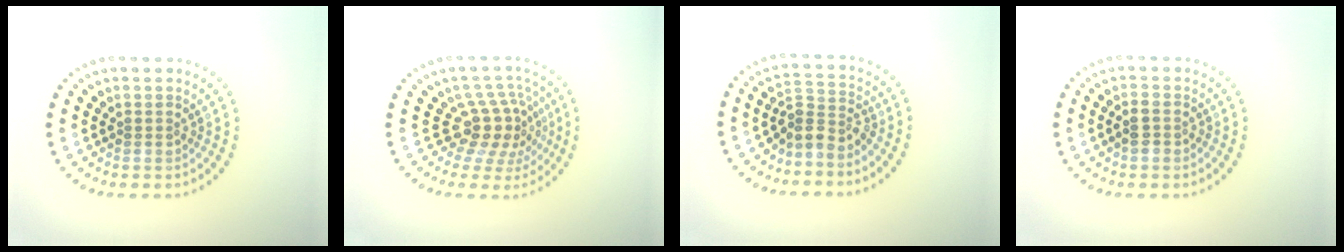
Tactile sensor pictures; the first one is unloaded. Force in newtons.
{"total": 4.3, "press": 3.0, "slide": 3.0}
{"total": 2.8, "press": 2.1, "slide": 1.9}
{"total": 1.7, "press": 1.6, "slide": 0.7}